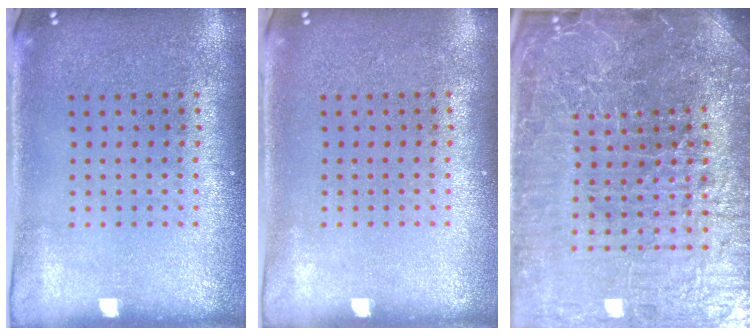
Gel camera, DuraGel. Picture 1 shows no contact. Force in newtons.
{"total": 0.0}
{"total": 6.6, "press": 5.9, "slide": 2.8}